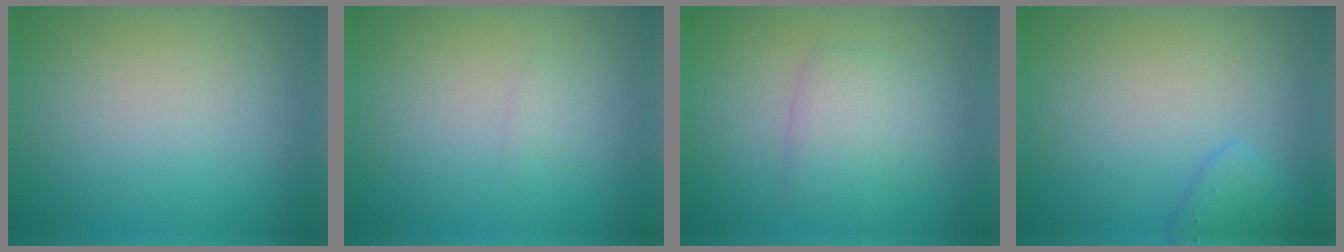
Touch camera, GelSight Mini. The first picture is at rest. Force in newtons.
{"total": 0.5, "press": 0.5, "slide": 0.0}
{"total": 2.9, "press": 2.9, "slide": 0.1}
{"total": 1.9, "press": 1.9, "slide": 0.1}